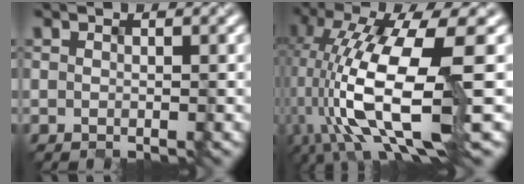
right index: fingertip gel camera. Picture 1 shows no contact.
{"total": 12.7, "force": [-3.0, 4.1, 11.6], "torque": [-0.236, -0.011, -0.046]}